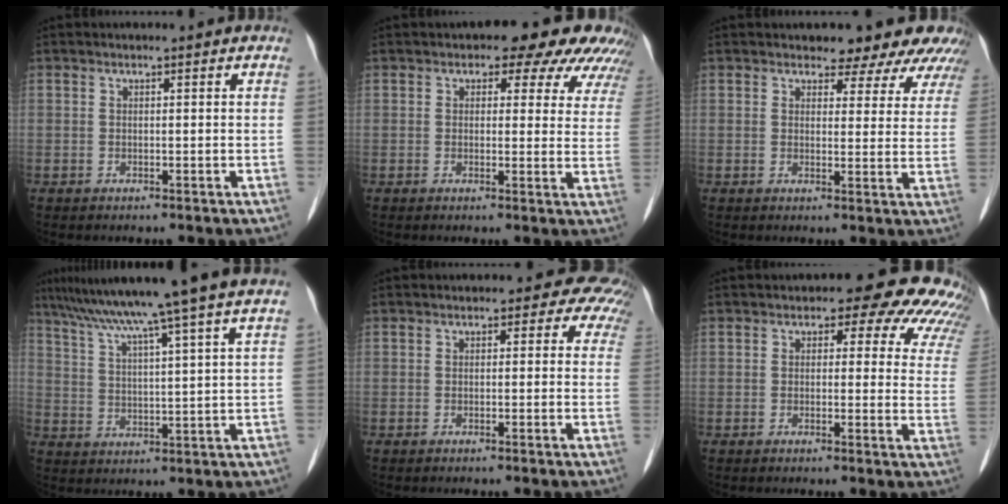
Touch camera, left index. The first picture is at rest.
{"total": 9.9, "force": [7.7, 4.4, 4.3], "torque": [-0.024, 0.012, 0.060]}
{"total": 11.3, "force": [10.1, 4.2, 2.9], "torque": [0.002, -0.009, 0.086]}
{"total": 15.6, "force": [12.5, -2.6, 9.0], "torque": [-0.148, 0.001, 0.179]}
{"total": 4.0, "force": [2.8, 2.6, 1.2], "torque": [0.013, 0.003, -0.003]}
{"total": 11.9, "force": [8.8, 5.2, 5.9], "torque": [-0.034, 0.010, 0.068]}